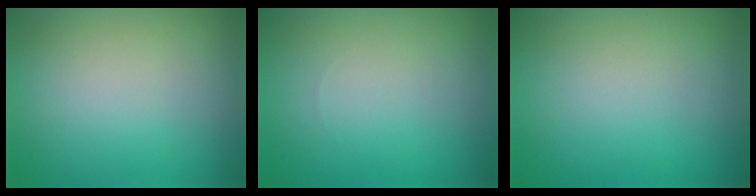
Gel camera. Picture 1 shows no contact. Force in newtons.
{"total": 0.0}
{"total": 0.0}